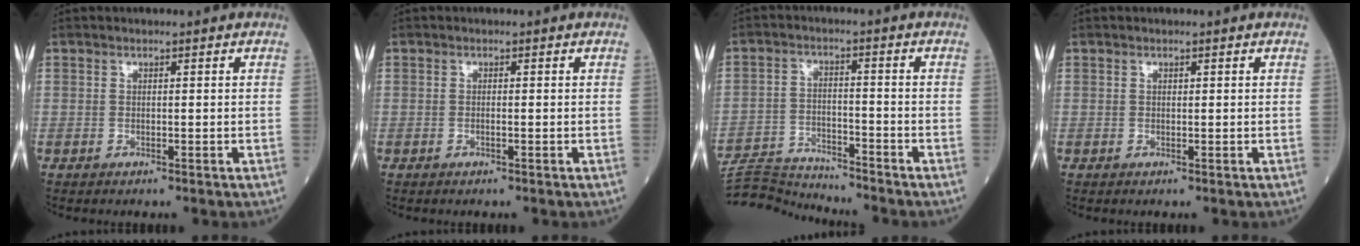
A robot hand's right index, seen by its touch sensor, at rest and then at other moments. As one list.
[{"total": 0.6, "force": [-0.2, 0.0, 0.5], "torque": [-0.012, 0.000, -0.004]}, {"total": 9.4, "force": [-9.4, 0.2, 0.0], "torque": [-0.005, 0.009, -0.160]}, {"total": 0.0}]